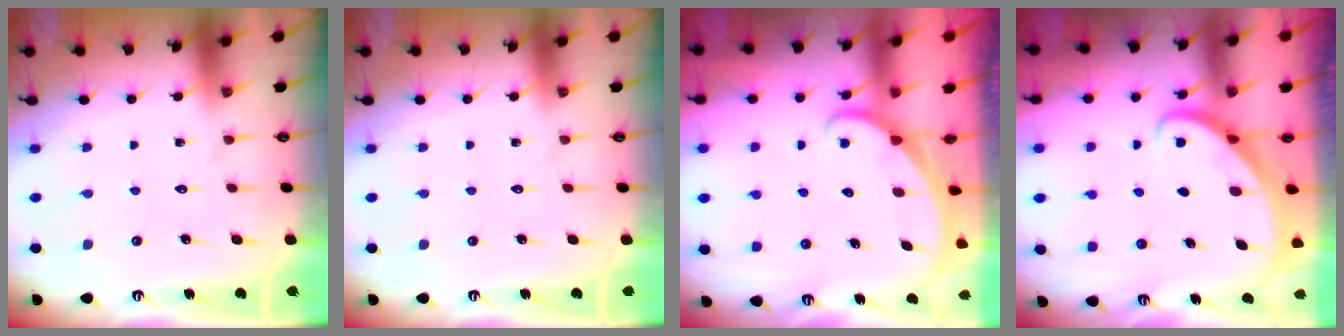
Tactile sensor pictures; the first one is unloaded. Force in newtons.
{"total": 0.0}
{"total": 1.4, "press": 1.4, "slide": 0.0}
{"total": 2.7, "press": 2.7, "slide": 0.2}